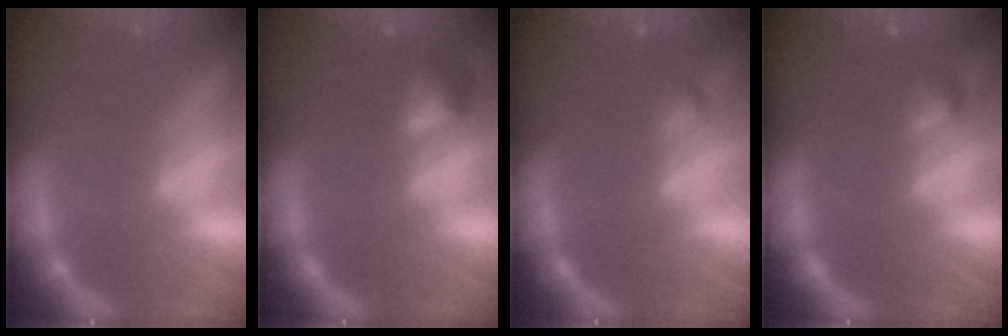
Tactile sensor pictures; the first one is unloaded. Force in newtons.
{"total": 2.4}
{"total": 0.9}
{"total": 1.4}